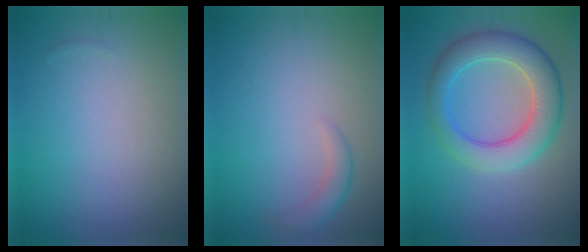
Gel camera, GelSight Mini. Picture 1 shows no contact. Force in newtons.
{"total": 1.6, "press": 1.6, "slide": 0.1}
{"total": 6.6, "press": 6.6, "slide": 0.2}